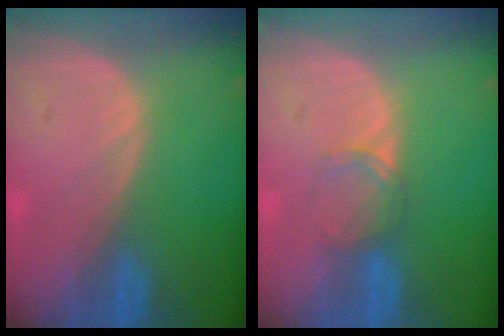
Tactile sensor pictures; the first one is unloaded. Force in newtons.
{"total": 2.2, "press": 2.2, "slide": 0.2}